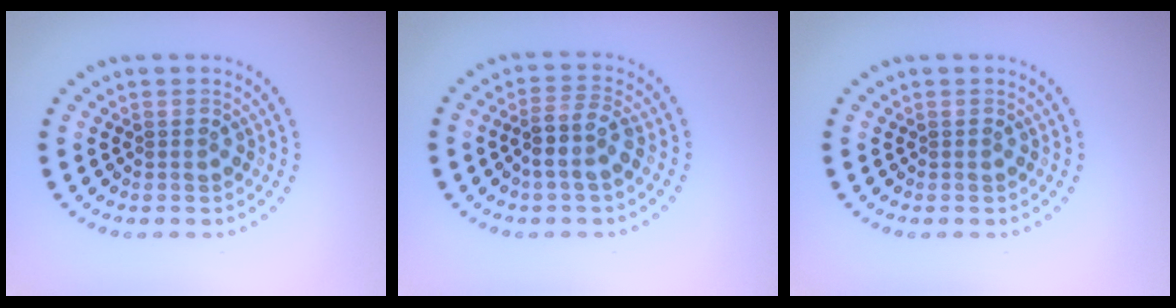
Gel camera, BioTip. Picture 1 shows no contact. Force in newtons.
{"total": 2.9, "press": 2.4, "slide": 1.5}
{"total": 0.0}